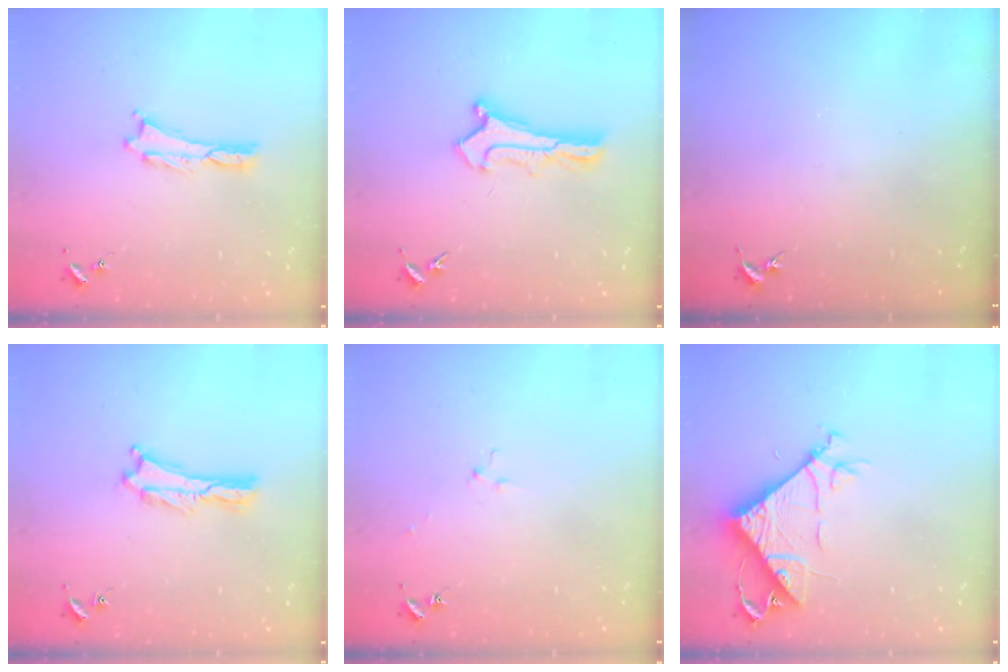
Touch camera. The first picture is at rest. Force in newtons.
{"total": 1.1, "press": 1.1, "slide": 0.1}
{"total": 0.0}
{"total": 0.6, "press": 0.5, "slide": 0.2}
{"total": 2.5, "press": 2.5, "slide": 0.3}
{"total": 7.9, "press": 7.8, "slide": 0.7}